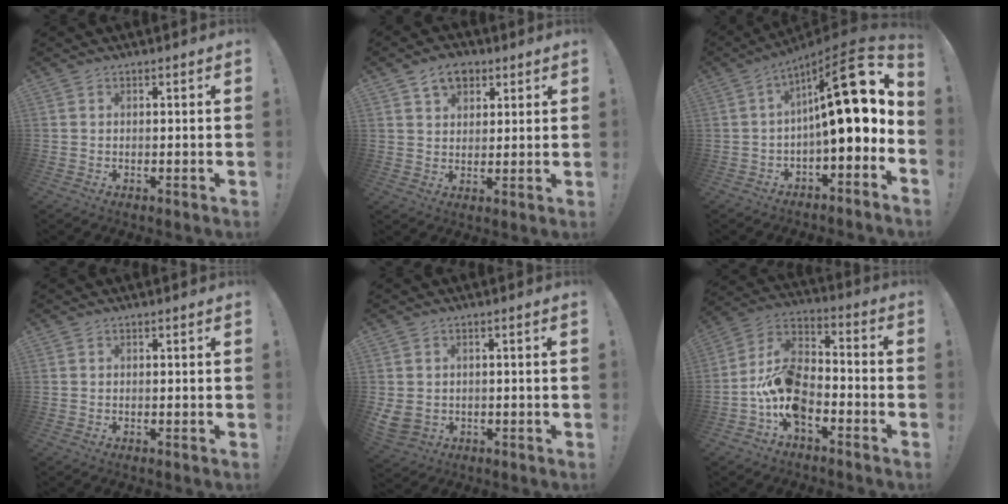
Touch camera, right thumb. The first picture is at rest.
{"total": 7.5, "force": [4.2, 5.2, 3.4], "torque": [-0.049, -0.010, 0.078]}
{"total": 19.3, "force": [2.9, 5.0, 18.4], "torque": [-0.280, -0.013, 0.044]}
{"total": 0.0}
{"total": 4.2, "force": [0.3, 3.5, 2.3], "torque": [-0.054, -0.006, 0.007]}
{"total": 14.0, "force": [-6.7, 8.3, 9.1], "torque": [-0.189, 0.034, -0.113]}